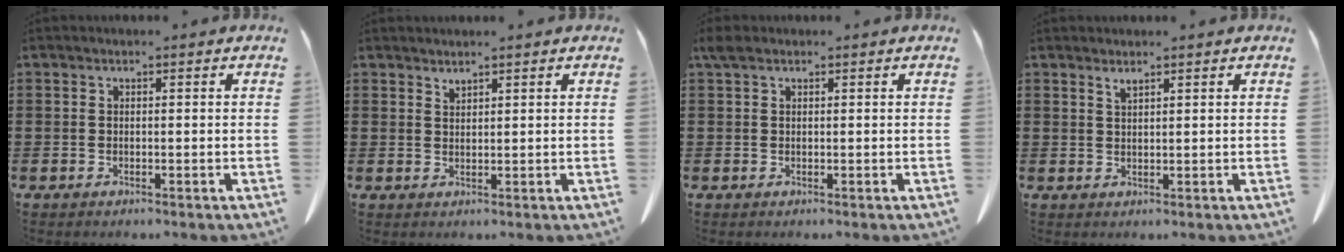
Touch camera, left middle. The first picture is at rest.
{"total": 1.3, "force": [1.3, 0.0, 0.2], "torque": [-0.006, -0.004, 0.028]}
{"total": 1.6, "force": [0.9, 0.9, 0.8], "torque": [-0.021, 0.003, 0.019]}
{"total": 1.4, "force": [1.2, 0.1, 0.7], "torque": [-0.016, -0.003, 0.024]}